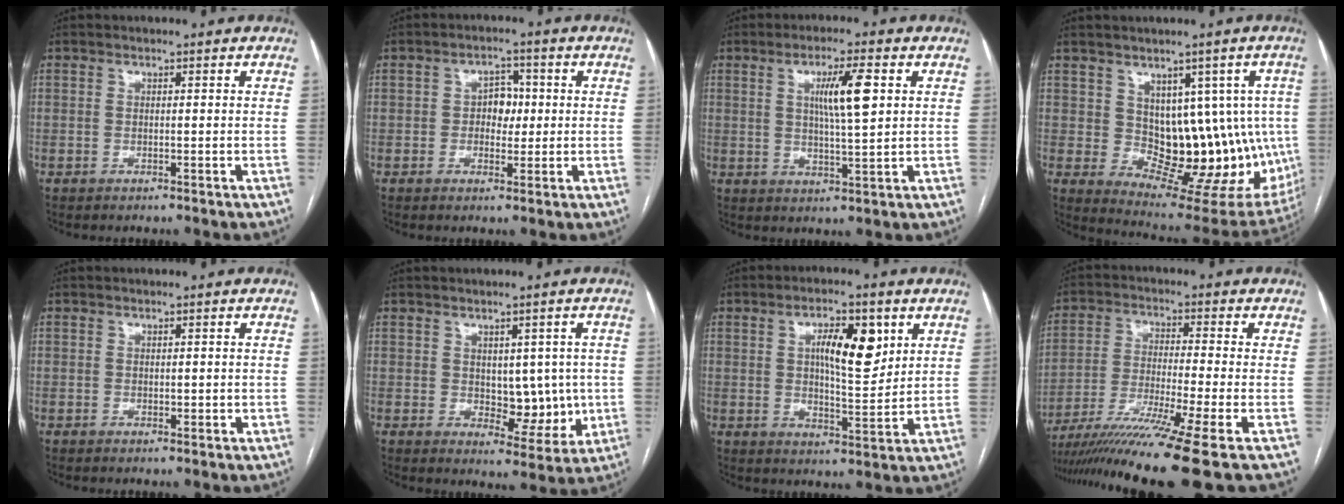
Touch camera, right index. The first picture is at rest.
{"total": 4.0, "force": [0.1, 2.7, 2.9], "torque": [-0.038, 0.012, 0.002]}
{"total": 7.5, "force": [2.1, 0.6, 7.2], "torque": [-0.128, 0.002, 0.036]}
{"total": 13.7, "force": [1.1, 8.7, 10.5], "torque": [-0.106, 0.015, 0.039]}
{"total": 1.1, "force": [0.2, 0.8, 0.8], "torque": [-0.008, -0.001, 0.004]}
{"total": 7.2, "force": [0.2, 4.2, 5.8], "torque": [-0.063, 0.002, 0.019]}
{"total": 9.3, "force": [3.3, 2.9, 8.2], "torque": [-0.135, 0.007, 0.057]}
{"total": 14.9, "force": [-11.0, -2.8, 9.7], "torque": [-0.170, -0.038, -0.188]}